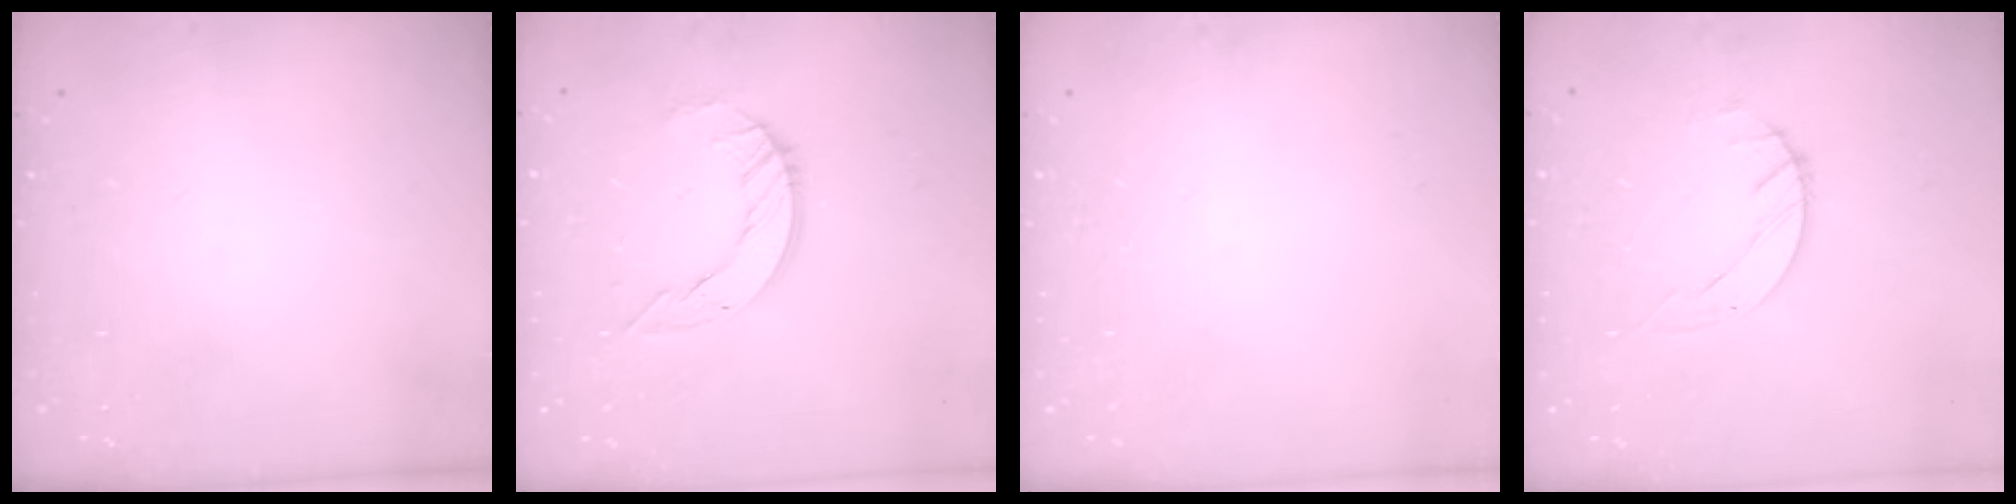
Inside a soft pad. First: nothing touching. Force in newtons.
{"total": 8.3, "press": 8.3, "slide": 0.7}
{"total": 0.0}
{"total": 1.4, "press": 1.4, "slide": 0.2}